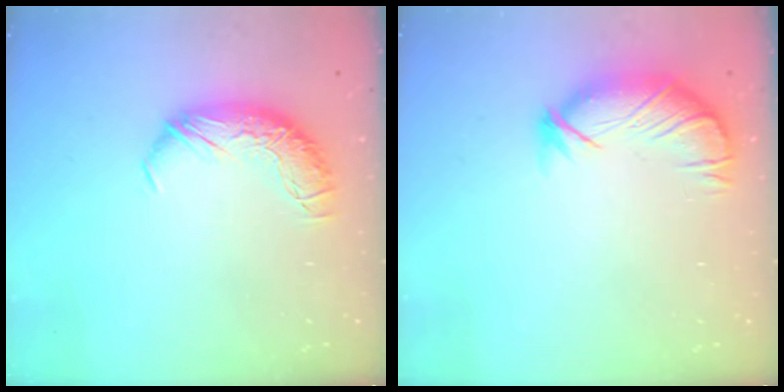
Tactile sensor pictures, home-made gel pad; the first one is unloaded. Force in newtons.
{"total": 3.9, "press": 3.4, "slide": 2.0}